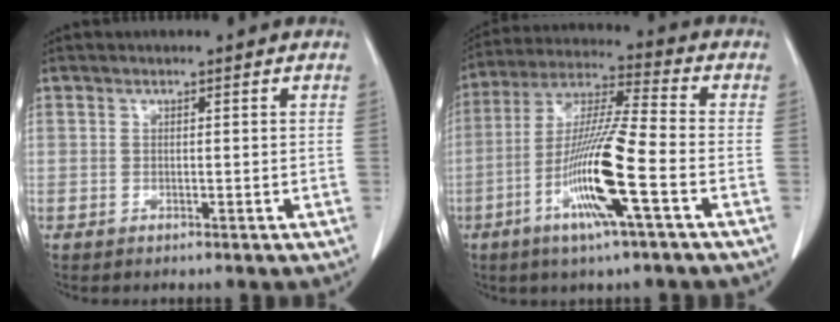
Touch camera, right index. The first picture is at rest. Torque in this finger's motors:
{"motor_torque": [2.14, 0.00, 0.56, 0.21]}